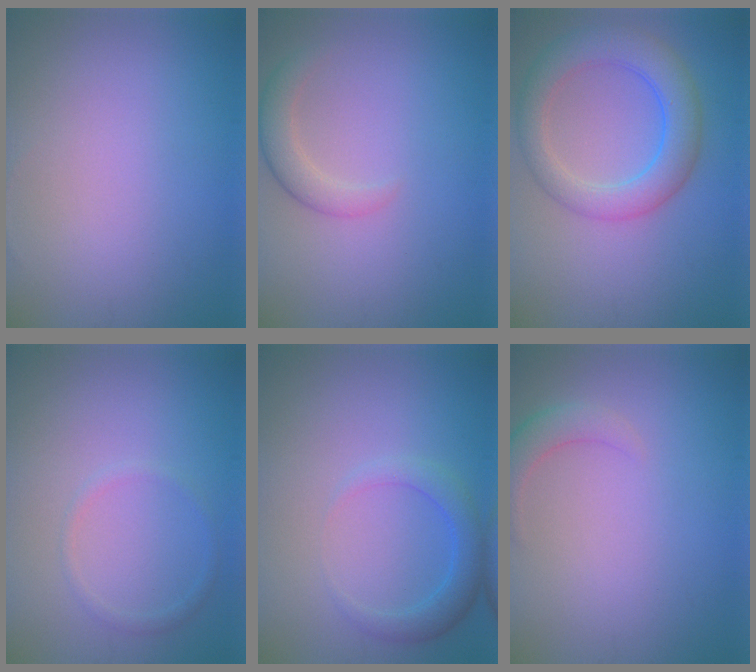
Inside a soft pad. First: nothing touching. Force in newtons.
{"total": 2.4, "press": 2.4, "slide": 0.3}
{"total": 5.5, "press": 5.5, "slide": 0.2}
{"total": 1.0, "press": 1.0, "slide": 0.1}
{"total": 2.6, "press": 2.6, "slide": 0.2}
{"total": 2.1, "press": 2.1, "slide": 0.2}